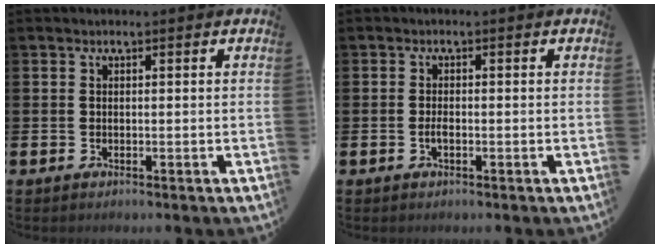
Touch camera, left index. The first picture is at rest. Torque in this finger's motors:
{"motor_torque": [0.30, 0.13, -0.01, 0.04]}